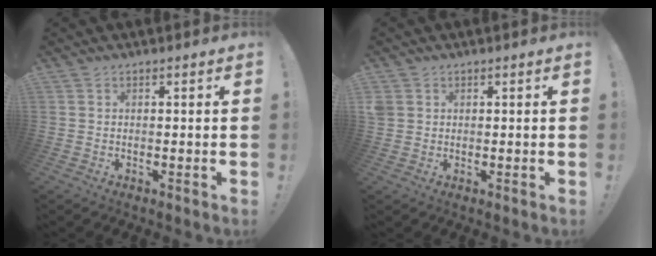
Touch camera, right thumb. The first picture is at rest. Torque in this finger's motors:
{"motor_torque": [-0.39, 0.45, 0.39, 0.00, 0.00]}